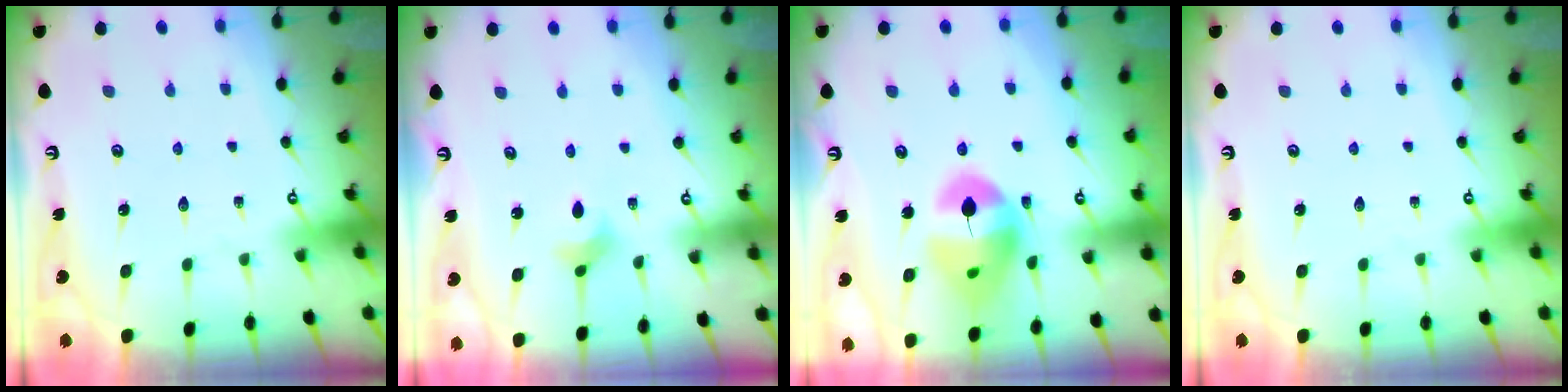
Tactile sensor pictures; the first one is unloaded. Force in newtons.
{"total": 2.9, "press": 2.8, "slide": 0.6}
{"total": 15.2, "press": 15.1, "slide": 1.8}
{"total": 0.0}